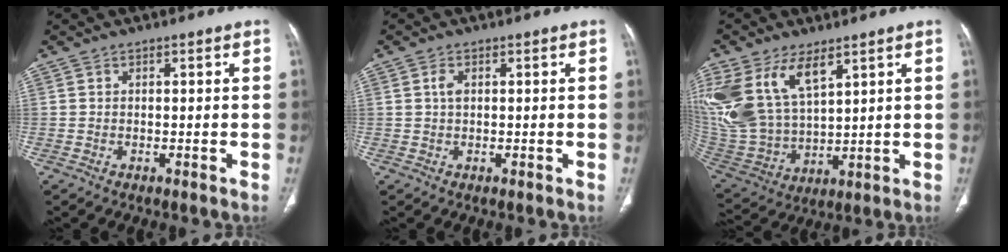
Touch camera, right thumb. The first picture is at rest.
{"total": 1.7, "force": [0.4, 0.9, 1.3], "torque": [-0.029, 0.004, 0.009]}
{"total": 19.1, "force": [9.1, 10.4, 13.2], "torque": [-0.283, -0.026, 0.194]}